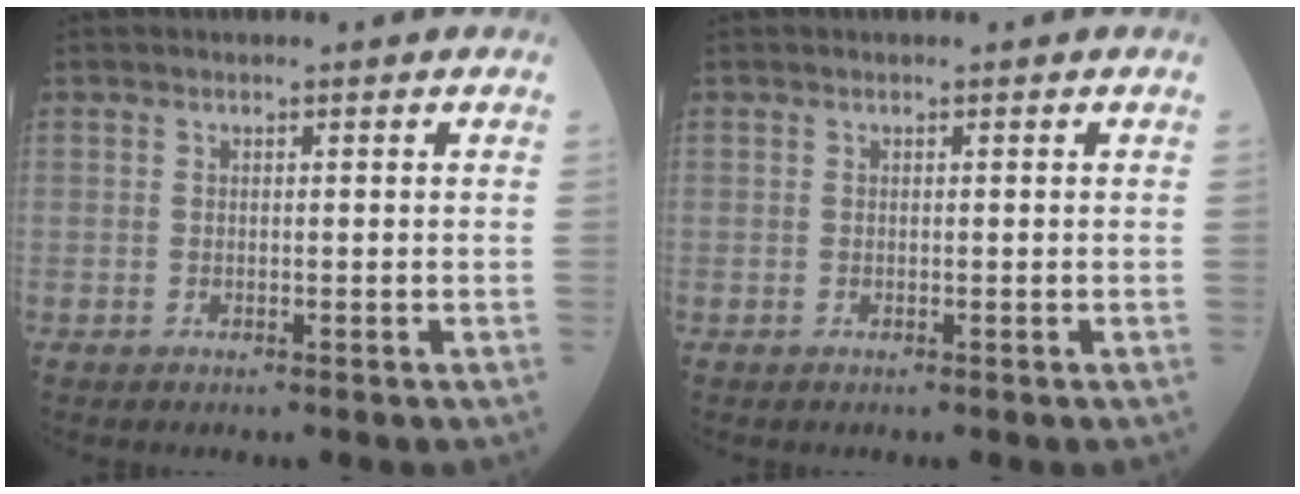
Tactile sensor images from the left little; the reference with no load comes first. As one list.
[{"total": 0.0}]